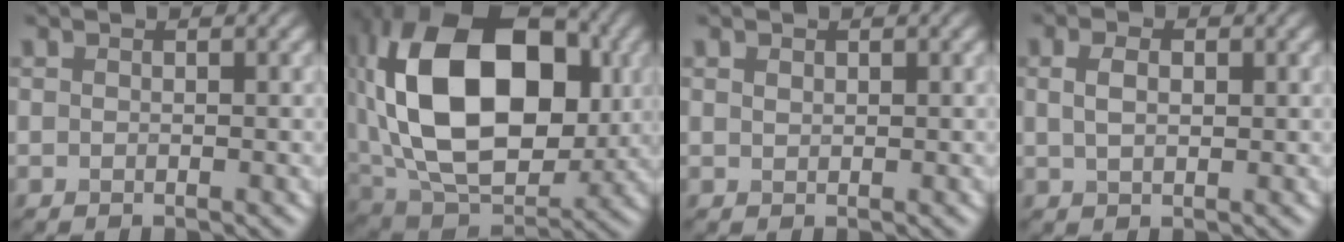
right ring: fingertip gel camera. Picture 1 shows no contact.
{"total": 18.9, "force": [2.9, 12.2, 14.2], "torque": [-0.269, 0.009, 0.053]}
{"total": 0.6, "force": [0.4, 0.4, 0.3], "torque": [-0.007, 0.000, 0.010]}
{"total": 2.4, "force": [0.7, 1.5, 1.8], "torque": [-0.037, -0.002, 0.015]}